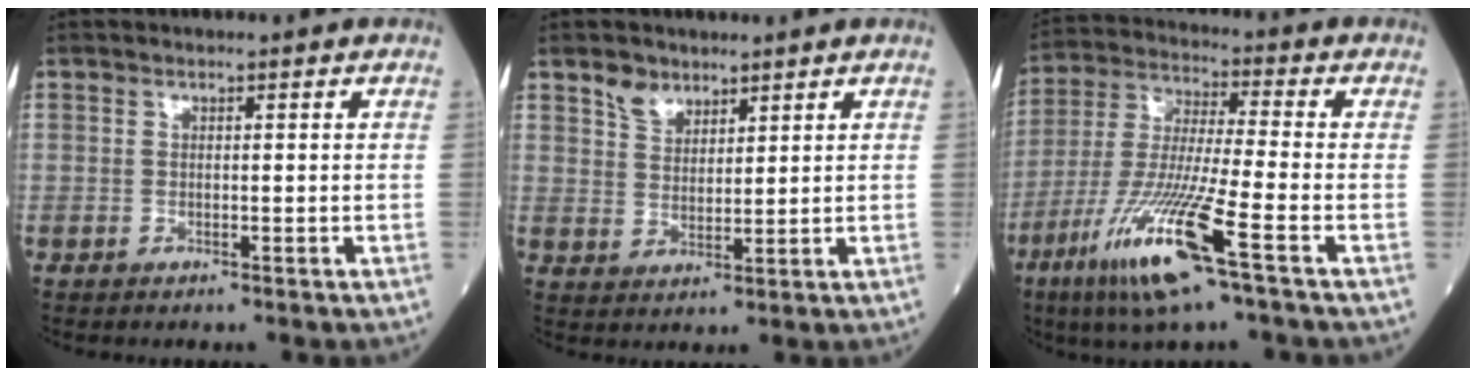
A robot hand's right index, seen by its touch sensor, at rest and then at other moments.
{"total": 3.8, "force": [2.9, 2.2, 1.1], "torque": [-0.022, 0.000, 0.059]}
{"total": 14.7, "force": [-7.3, -0.1, 12.8], "torque": [-0.271, -0.032, -0.140]}